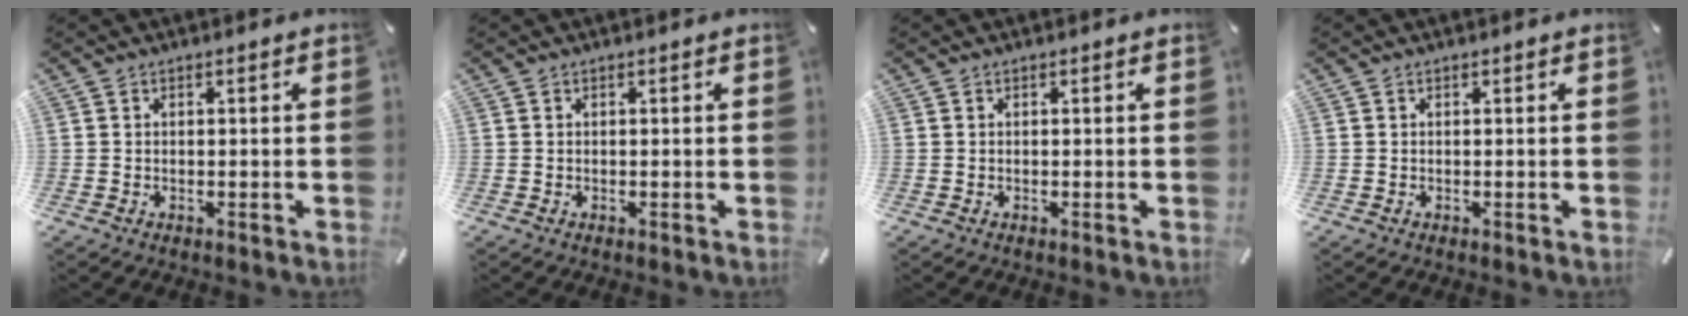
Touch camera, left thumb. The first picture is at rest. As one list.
[{"total": 0.0}, {"total": 0.0}, {"total": 0.0}]